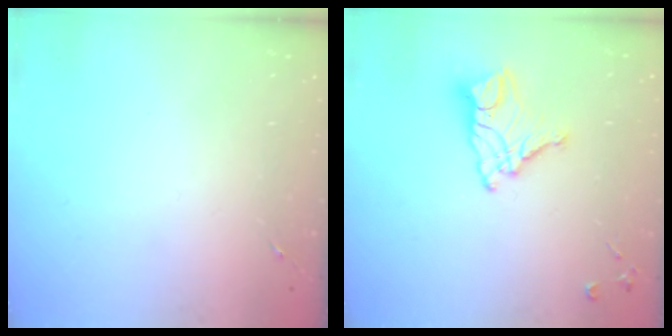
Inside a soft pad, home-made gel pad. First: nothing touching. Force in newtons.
{"total": 12.7, "press": 12.6, "slide": 1.1}